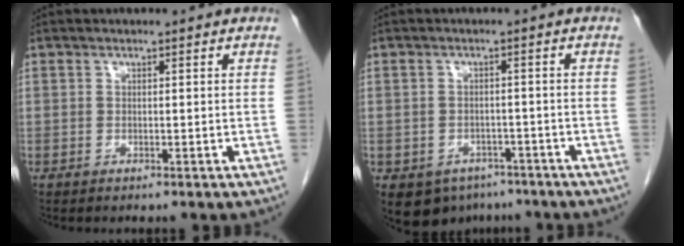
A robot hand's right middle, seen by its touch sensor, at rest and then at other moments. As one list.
[{"total": 7.5, "force": [-5.1, 5.3, 1.9], "torque": [-0.028, 0.007, -0.064]}]